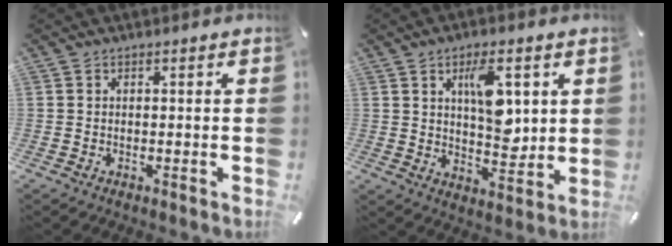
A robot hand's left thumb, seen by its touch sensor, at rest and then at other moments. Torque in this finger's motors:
{"motor_torque": [1.77, 2.25, 0.86, -0.95, 0.20]}